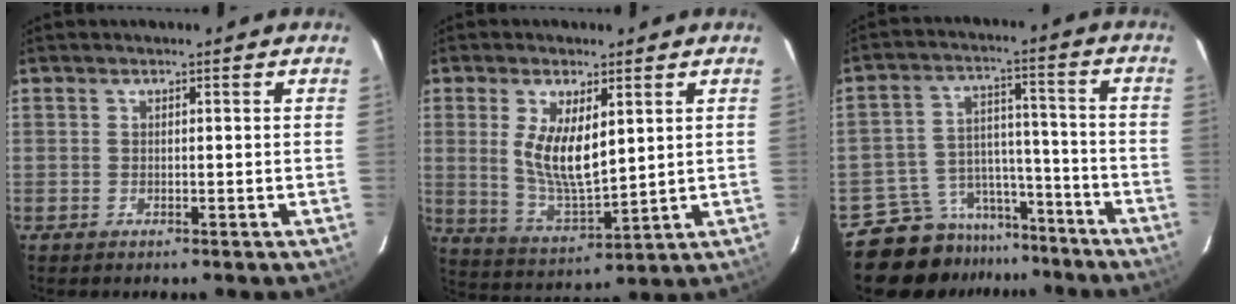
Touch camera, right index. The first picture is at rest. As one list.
[{"total": 10.5, "force": [2.6, 4.1, 9.3], "torque": [-0.182, -0.009, 0.061]}, {"total": 12.1, "force": [-10.1, 6.7, 1.0], "torque": [-0.034, 0.051, -0.143]}]